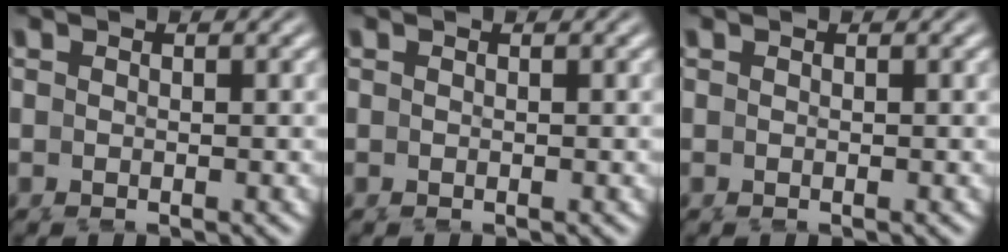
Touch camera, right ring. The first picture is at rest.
{"total": 0.0}
{"total": 0.0}